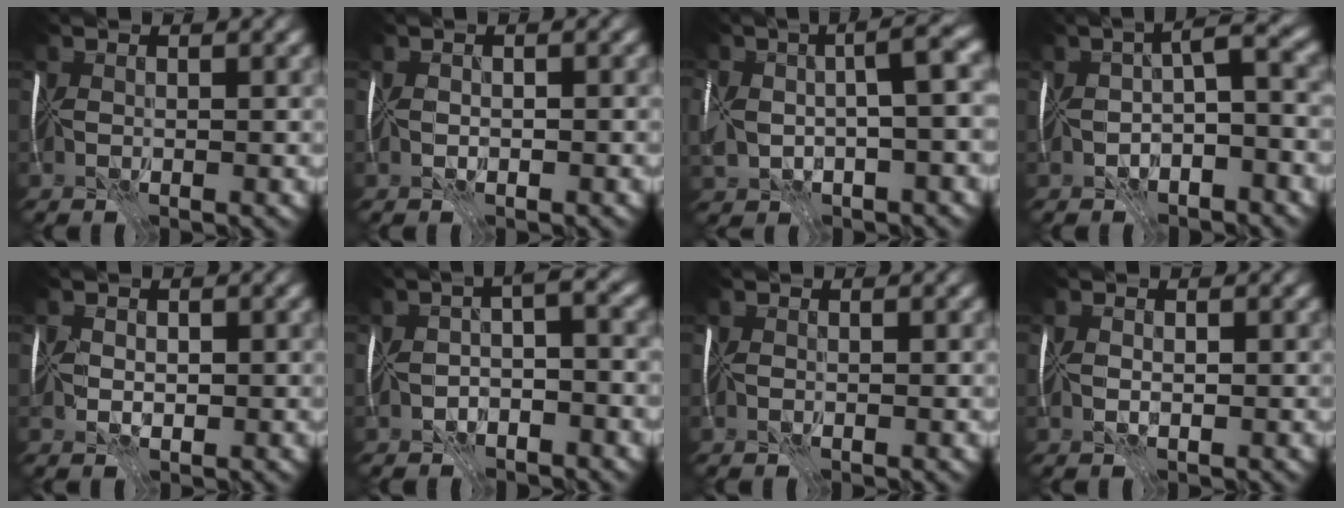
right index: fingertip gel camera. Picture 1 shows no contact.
{"total": 0.7, "force": [-0.6, 0.2, 0.4], "torque": [-0.009, -0.005, -0.010]}
{"total": 6.9, "force": [-1.1, 2.8, 6.2], "torque": [-0.127, 0.002, -0.027]}
{"total": 4.7, "force": [-1.7, 1.6, 4.1], "torque": [-0.066, 0.007, -0.038]}
{"total": 1.0, "force": [-0.1, 0.9, 0.4], "torque": [-0.015, -0.002, -0.005]}
{"total": 3.2, "force": [-1.9, 1.1, 2.4], "torque": [-0.035, 0.004, -0.042]}
{"total": 0.0}
{"total": 0.9, "force": [0.0, 0.6, 0.6], "torque": [-0.013, -0.001, 0.000]}